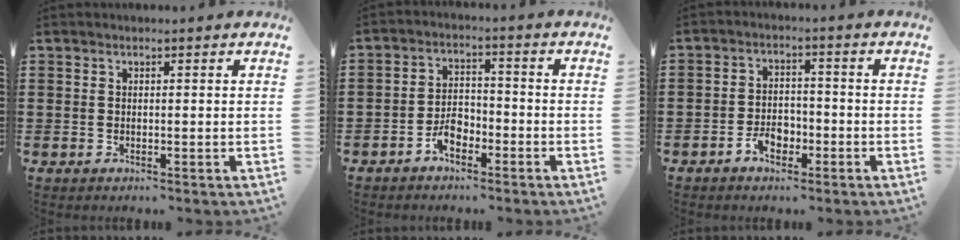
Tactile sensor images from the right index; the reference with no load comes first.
{"total": 4.0, "force": [-2.6, 2.1, 2.3], "torque": [-0.048, 0.003, -0.049]}
{"total": 4.0, "force": [-2.3, 2.4, 2.3], "torque": [-0.041, 0.005, -0.041]}